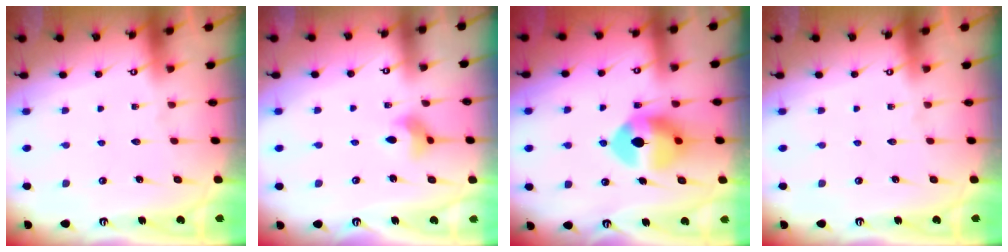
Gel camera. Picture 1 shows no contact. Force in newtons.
{"total": 6.9, "press": 6.7, "slide": 1.9}
{"total": 9.8, "press": 9.7, "slide": 1.3}
{"total": 0.0}